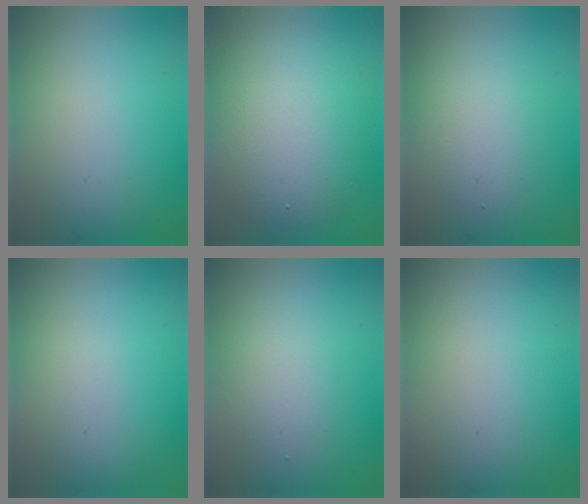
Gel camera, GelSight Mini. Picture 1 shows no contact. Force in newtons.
{"total": 7.3, "press": 7.3, "slide": 0.4}
{"total": 2.9, "press": 2.9, "slide": 0.2}
{"total": 0.0}
{"total": 2.1, "press": 2.1, "slide": 0.0}
{"total": 0.0}